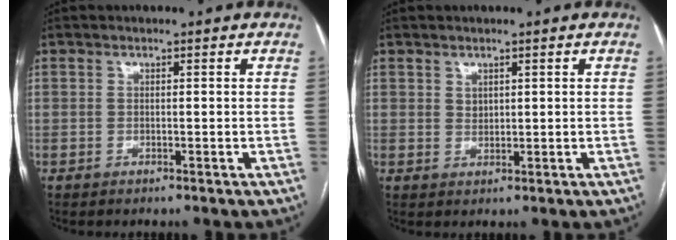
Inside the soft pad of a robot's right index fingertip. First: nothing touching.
{"total": 1.3, "force": [0.8, 1.0, 0.5], "torque": [-0.004, -0.005, 0.016]}